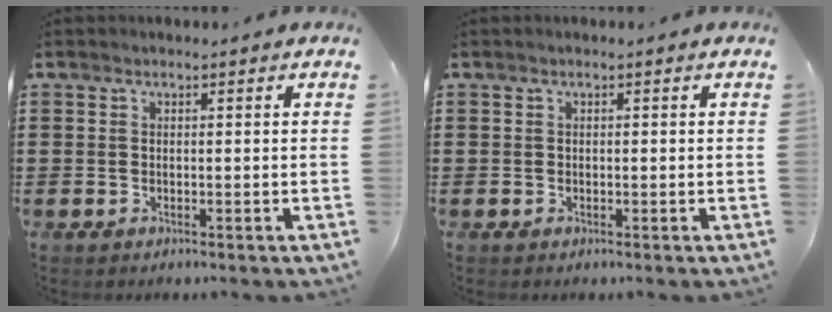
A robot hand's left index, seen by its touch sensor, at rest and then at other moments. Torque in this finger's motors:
{"motor_torque": [-0.06, 0.04, 0.06, -0.01]}